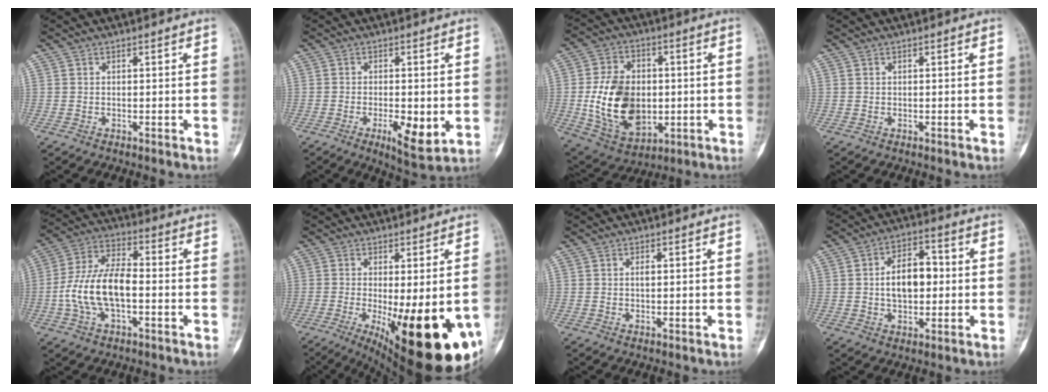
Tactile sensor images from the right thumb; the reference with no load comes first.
{"total": 7.4, "force": [-1.7, 2.4, 6.8], "torque": [-0.106, -0.016, -0.022]}
{"total": 17.7, "force": [-1.1, 12.4, 12.6], "torque": [-0.196, -0.001, 0.000]}
{"total": 0.0}
{"total": 13.1, "force": [-2.2, 6.5, 11.1], "torque": [-0.226, 0.034, -0.045]}
{"total": 22.9, "force": [-7.6, 7.5, 20.3], "torque": [-0.222, -0.034, -0.089]}
{"total": 0.9, "force": [0.2, 0.4, 0.8], "torque": [-0.015, 0.000, 0.002]}
{"total": 10.0, "force": [0.3, 6.1, 7.9], "torque": [-0.107, 0.019, 0.001]}